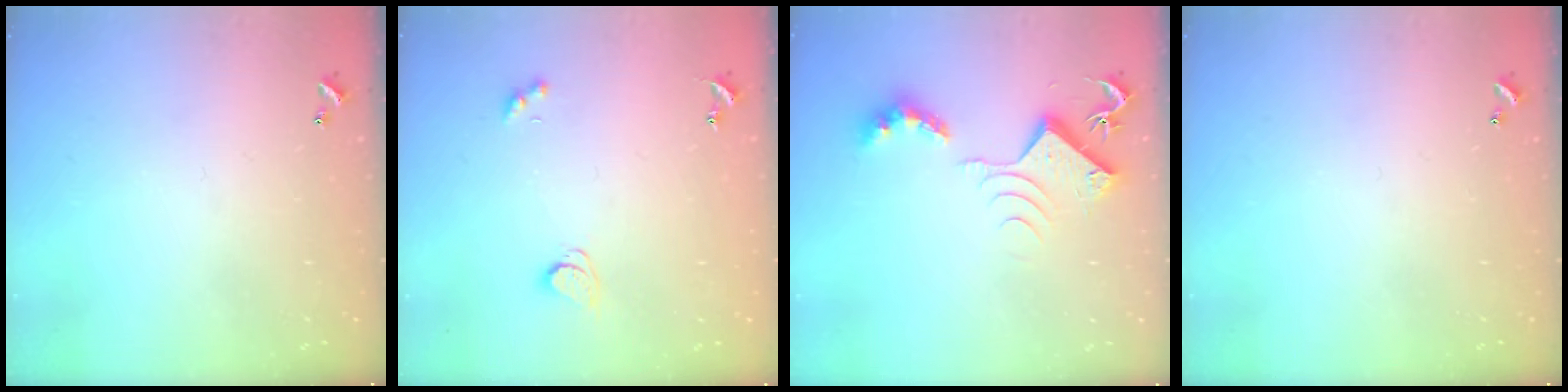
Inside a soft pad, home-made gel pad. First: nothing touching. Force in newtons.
{"total": 2.4, "press": 2.3, "slide": 0.6}
{"total": 10.4, "press": 10.3, "slide": 0.5}
{"total": 0.0}